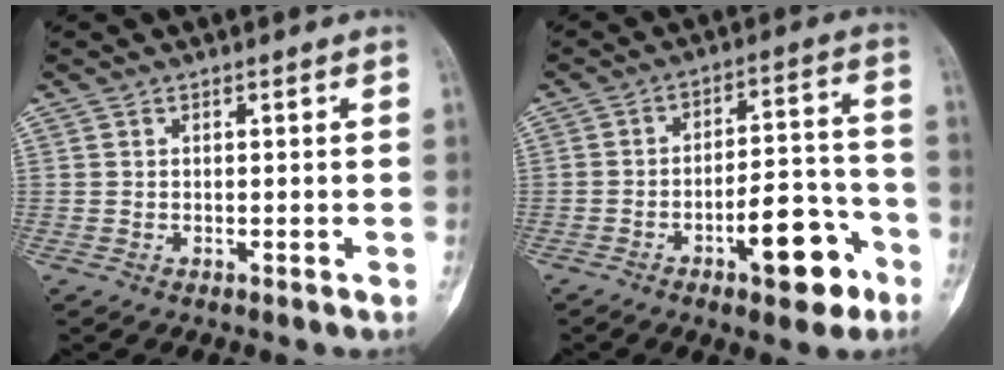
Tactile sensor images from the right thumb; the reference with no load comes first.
{"total": 13.4, "force": [-6.5, 5.3, 10.5], "torque": [-0.126, 0.050, -0.092]}